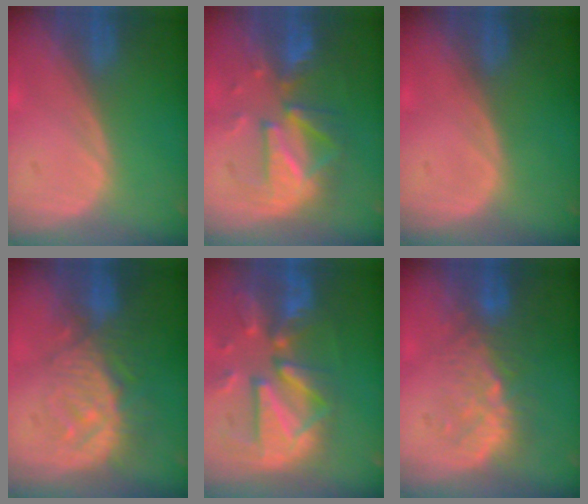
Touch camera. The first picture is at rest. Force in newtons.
{"total": 8.8, "press": 8.7, "slide": 1.4}
{"total": 0.0}
{"total": 9.2, "press": 8.3, "slide": 4.0}
{"total": 12.5, "press": 10.8, "slide": 6.2}
{"total": 6.7, "press": 6.5, "slide": 1.7}